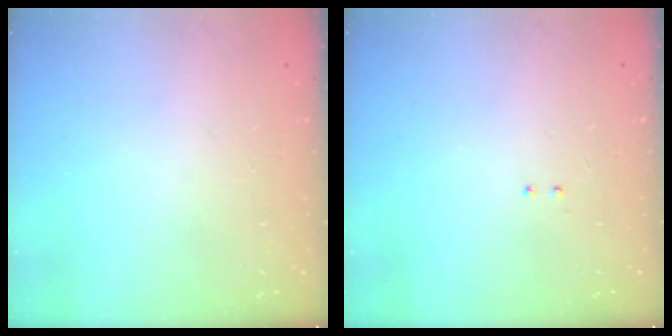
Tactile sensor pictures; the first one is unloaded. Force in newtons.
{"total": 2.0, "press": 2.0, "slide": 0.4}